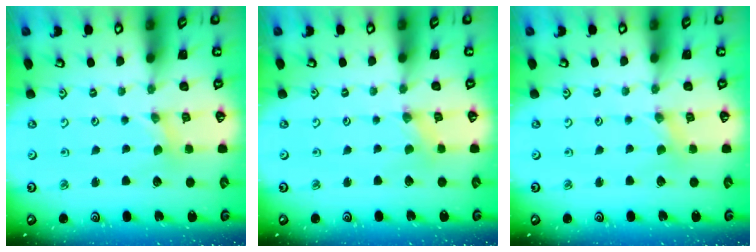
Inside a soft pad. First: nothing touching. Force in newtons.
{"total": 0.0}
{"total": 0.8, "press": 0.8, "slide": 0.1}